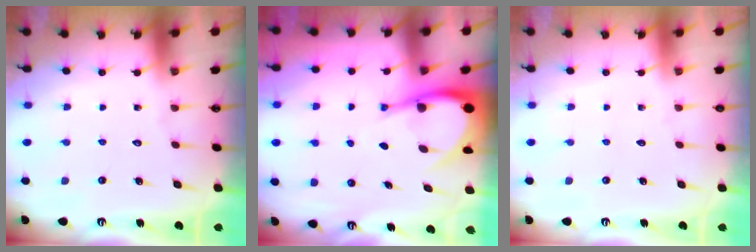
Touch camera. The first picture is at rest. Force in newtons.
{"total": 8.7, "press": 8.7, "slide": 1.1}
{"total": 0.0}